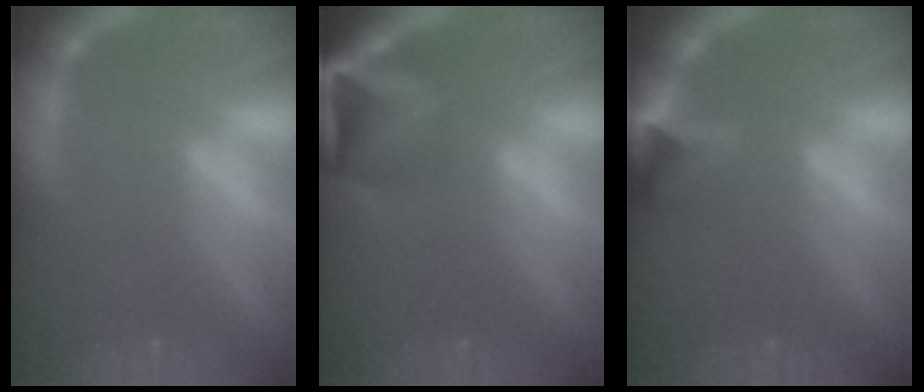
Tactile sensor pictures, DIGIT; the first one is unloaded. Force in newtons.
{"total": 6.9}
{"total": 3.9}